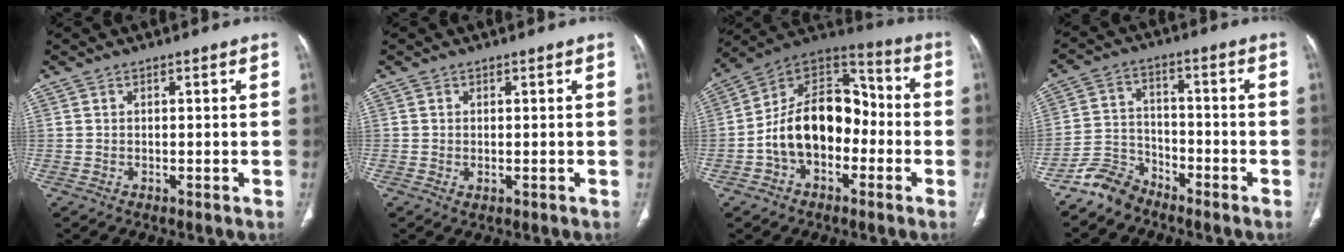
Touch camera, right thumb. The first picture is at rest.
{"total": 1.0, "force": [-0.2, 0.5, 0.8], "torque": [-0.017, -0.002, 0.000]}
{"total": 17.6, "force": [-3.3, 11.8, 12.7], "torque": [-0.184, 0.057, -0.063]}
{"total": 6.8, "force": [-5.8, 3.4, 1.0], "torque": [-0.010, 0.041, -0.123]}